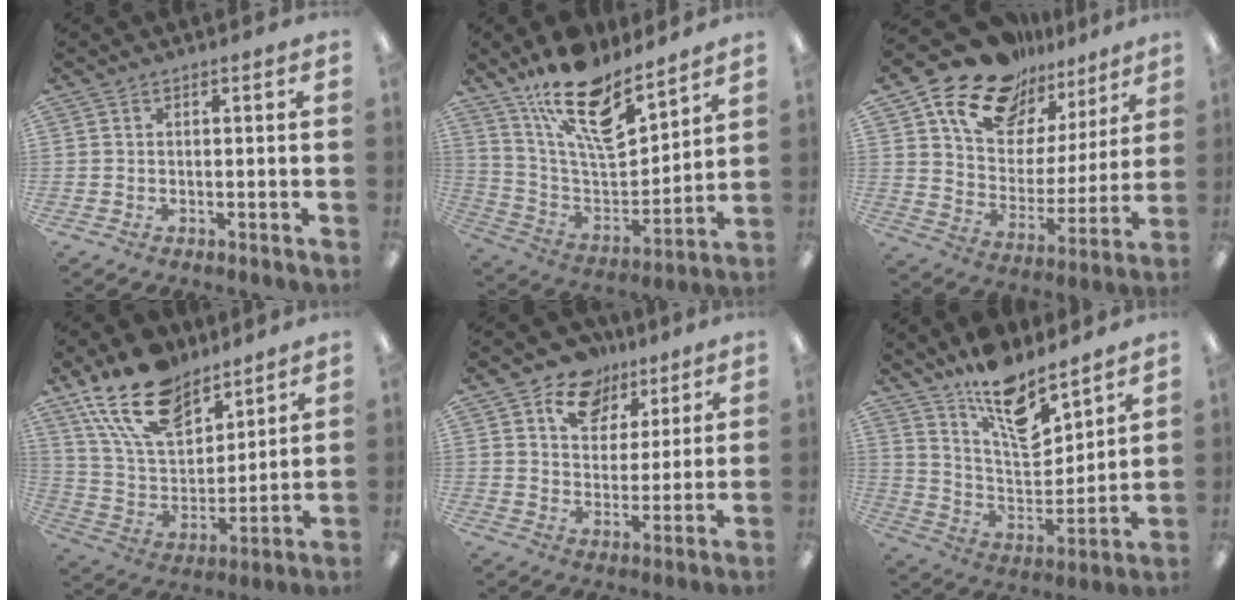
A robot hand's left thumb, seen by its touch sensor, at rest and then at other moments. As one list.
[{"total": 19.4, "force": [14.1, 7.5, 11.1], "torque": [-0.195, -0.094, 0.249]}, {"total": 17.8, "force": [13.6, 9.8, 5.9], "torque": [-0.127, -0.094, 0.245]}, {"total": 19.1, "force": [13.1, 10.1, 9.5], "torque": [-0.186, -0.062, 0.242]}, {"total": 11.3, "force": [7.4, 7.8, 3.7], "torque": [-0.052, -0.042, 0.135]}, {"total": 15.0, "force": [11.7, 5.4, 7.7], "torque": [-0.130, -0.084, 0.204]}]